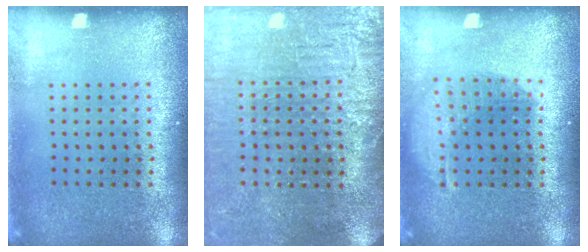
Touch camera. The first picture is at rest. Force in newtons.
{"total": 3.8, "press": 3.5, "slide": 1.3}
{"total": 1.5, "press": 1.3, "slide": 0.7}